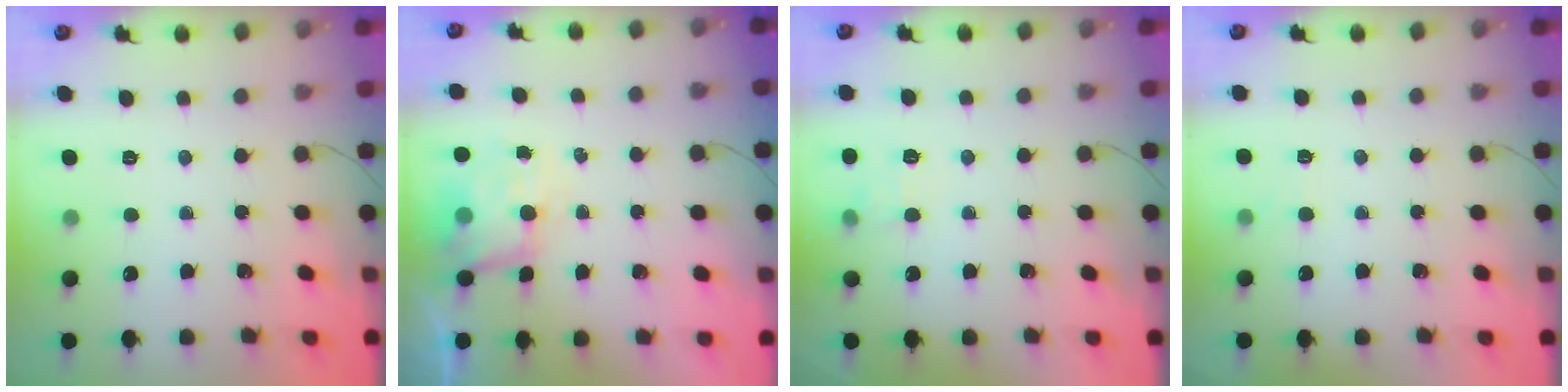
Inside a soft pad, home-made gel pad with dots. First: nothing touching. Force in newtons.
{"total": 5.3, "press": 5.2, "slide": 1.1}
{"total": 7.3, "press": 7.0, "slide": 2.0}
{"total": 3.7, "press": 3.5, "slide": 1.3}